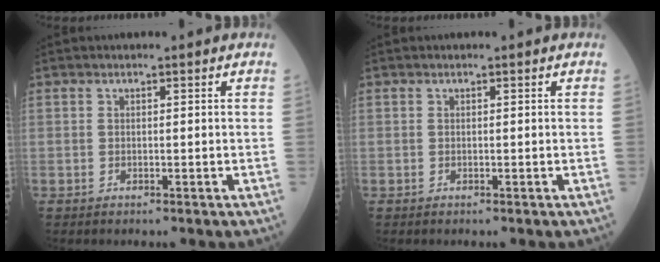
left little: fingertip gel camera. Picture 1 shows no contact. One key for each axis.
{"total": 0.0}